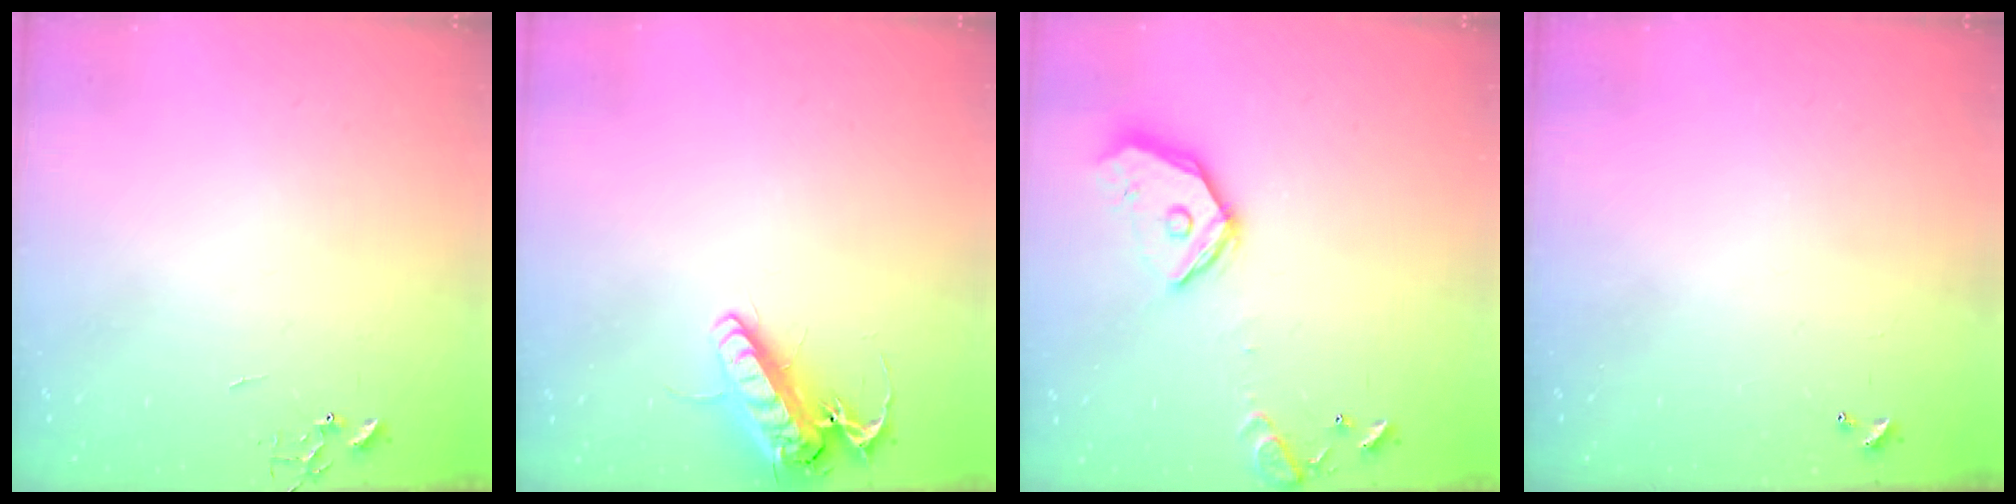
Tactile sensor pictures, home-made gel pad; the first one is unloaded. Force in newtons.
{"total": 14.6, "press": 14.4, "slide": 2.6}
{"total": 16.4, "press": 16.2, "slide": 2.5}
{"total": 0.0}